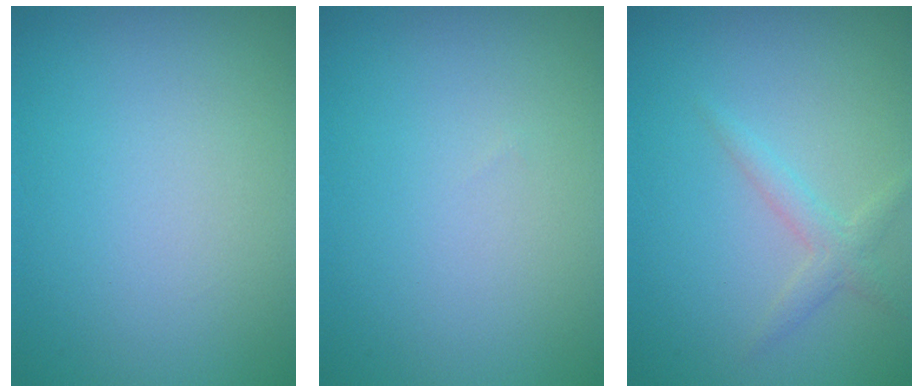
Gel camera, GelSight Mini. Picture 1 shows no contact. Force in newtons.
{"total": 0.0}
{"total": 1.7, "press": 1.6, "slide": 0.1}